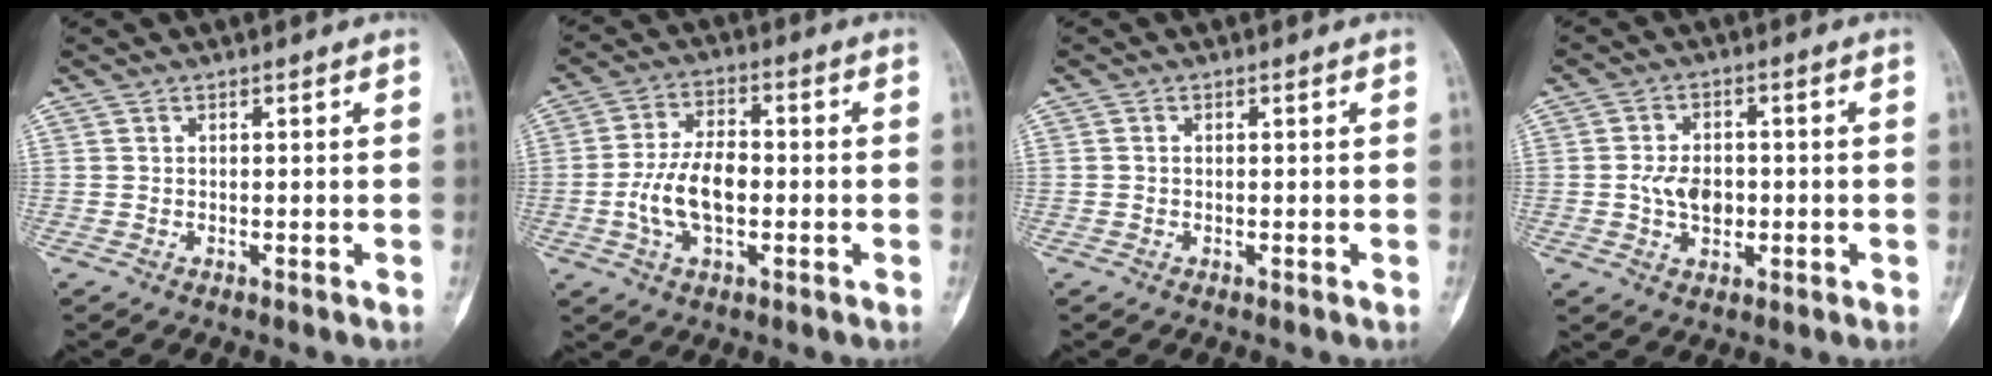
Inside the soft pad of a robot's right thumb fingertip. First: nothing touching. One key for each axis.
{"total": 10.5, "fx": -1.8, "fy": 5.8, "fz": 8.6, "tx": -0.157, "ty": 0.020, "tz": -0.036}
{"total": 0.6, "fx": -0.1, "fy": 0.5, "fz": 0.3, "tx": -0.001, "ty": 0.002, "tz": -0.004}
{"total": 8.0, "fx": -2.1, "fy": 5.7, "fz": 5.2, "tx": -0.063, "ty": 0.028, "tz": -0.044}